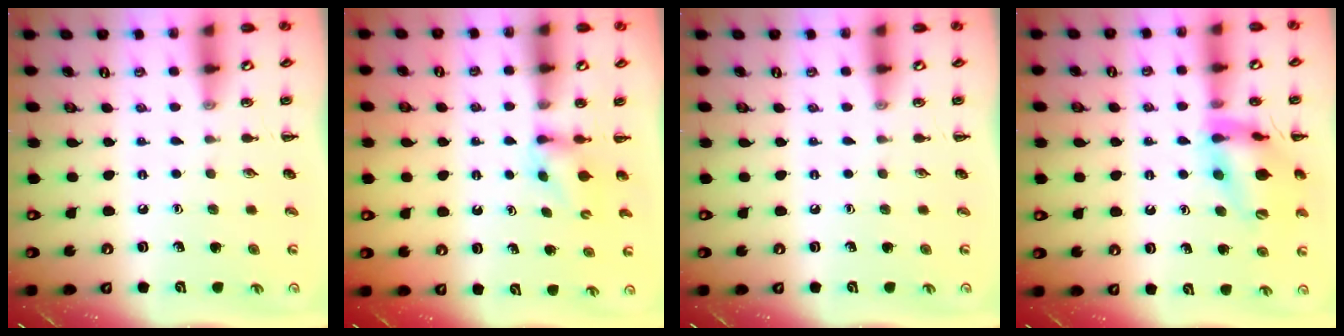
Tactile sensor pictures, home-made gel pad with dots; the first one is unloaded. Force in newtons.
{"total": 2.8, "press": 2.5, "slide": 1.3}
{"total": 0.0}
{"total": 16.4, "press": 16.4, "slide": 1.6}